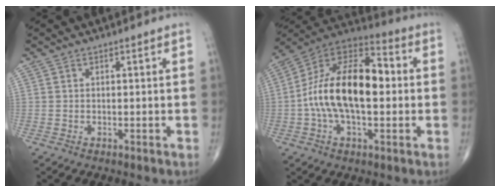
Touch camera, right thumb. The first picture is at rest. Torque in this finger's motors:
{"motor_torque": [2.44, 2.57, 1.21, -0.98, 0.60]}